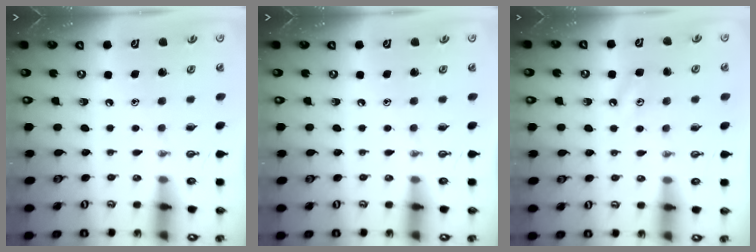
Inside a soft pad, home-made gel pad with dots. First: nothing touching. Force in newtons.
{"total": 0.0}
{"total": 3.8, "press": 3.8, "slide": 0.4}